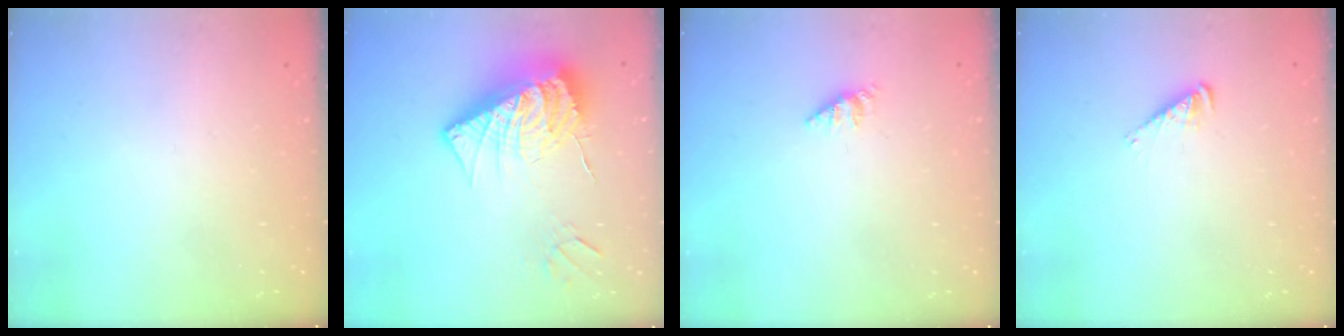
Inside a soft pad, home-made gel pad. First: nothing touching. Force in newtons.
{"total": 17.7, "press": 17.6, "slide": 1.9}
{"total": 2.6, "press": 2.6, "slide": 0.3}
{"total": 3.9, "press": 3.8, "slide": 0.5}